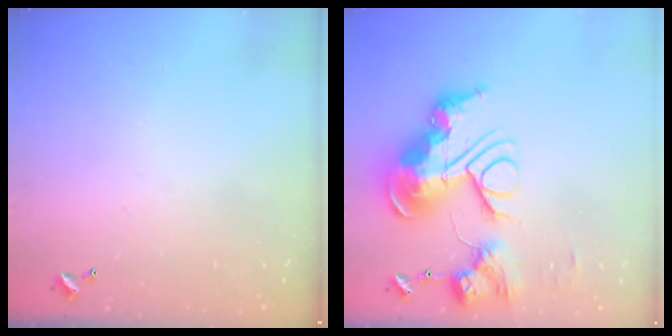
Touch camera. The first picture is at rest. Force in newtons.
{"total": 0.9, "press": 0.9, "slide": 0.0}